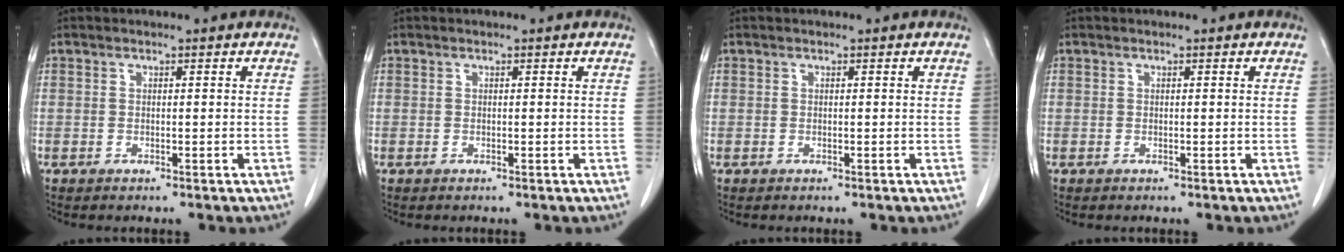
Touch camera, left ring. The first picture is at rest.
{"total": 0.0}
{"total": 0.0}
{"total": 0.0}